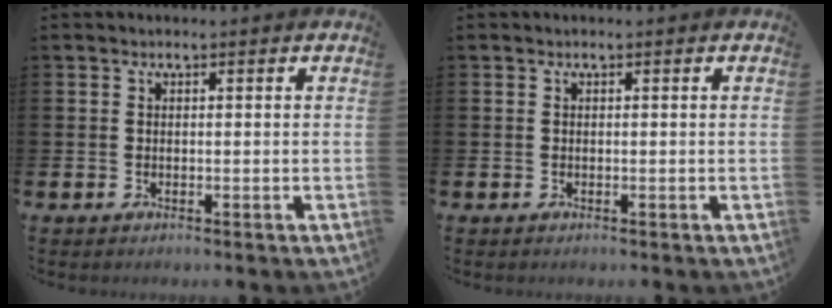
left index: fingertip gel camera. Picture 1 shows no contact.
{"total": 0.0}